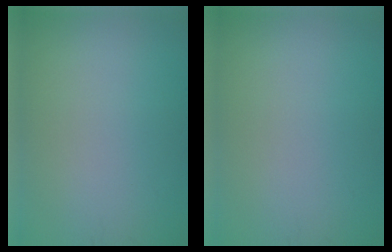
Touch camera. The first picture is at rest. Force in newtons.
{"total": 0.0}